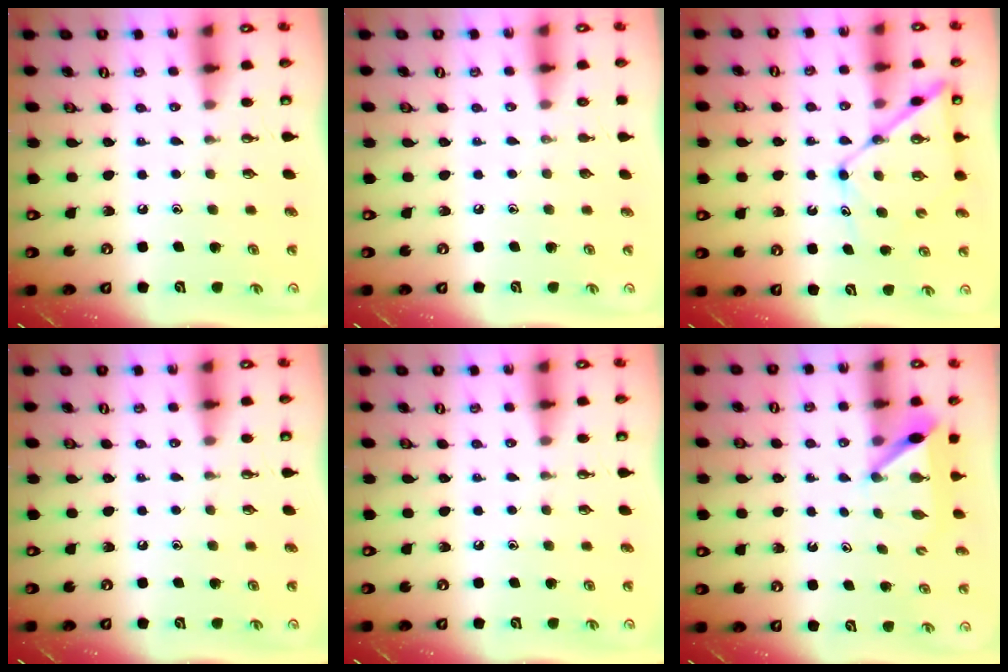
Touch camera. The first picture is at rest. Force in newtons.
{"total": 0.0}
{"total": 11.2, "press": 11.1, "slide": 1.0}
{"total": 0.0}
{"total": 0.0}
{"total": 6.1, "press": 6.1, "slide": 0.5}